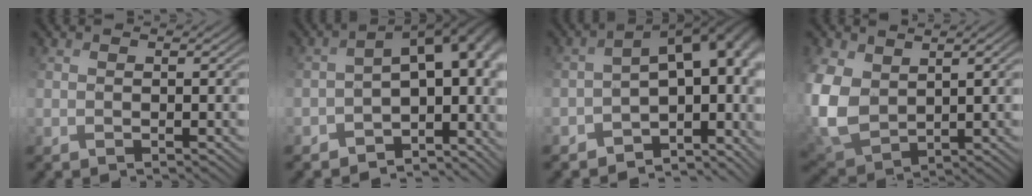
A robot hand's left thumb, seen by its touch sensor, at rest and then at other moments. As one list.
[{"total": 13.4, "force": [-3.1, 7.8, 10.4], "torque": [-0.140, -0.035, 0.005]}, {"total": 14.3, "force": [-2.3, 8.1, 11.6], "torque": [-0.160, -0.036, 0.023]}, {"total": 10.0, "force": [2.3, 7.0, 6.8], "torque": [-0.205, -0.005, 0.055]}]